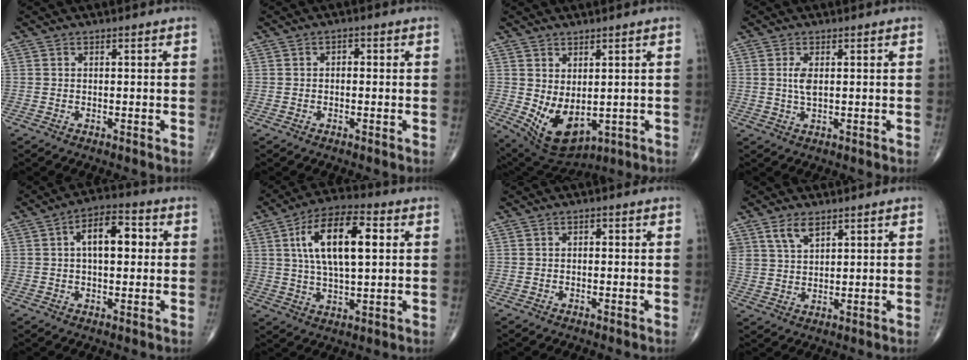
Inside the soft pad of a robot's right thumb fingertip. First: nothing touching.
{"total": 1.3, "force": [0.0, 0.9, 0.9], "torque": [-0.004, 0.005, -0.006]}
{"total": 9.6, "force": [-0.5, 5.7, 7.7], "torque": [-0.122, -0.011, 0.023]}
{"total": 2.8, "force": [0.6, 1.1, 2.5], "torque": [-0.053, -0.004, 0.013]}
{"total": 9.4, "force": [1.6, 4.8, 7.9], "torque": [-0.110, 0.019, 0.018]}
{"total": 15.3, "force": [3.7, 6.4, 13.4], "torque": [-0.230, 0.008, 0.062]}
{"total": 0.7, "force": [0.0, 0.5, 0.5], "torque": [-0.003, 0.002, -0.003]}
{"total": 4.9, "force": [3.2, 2.5, 2.8], "torque": [-0.045, -0.017, 0.067]}